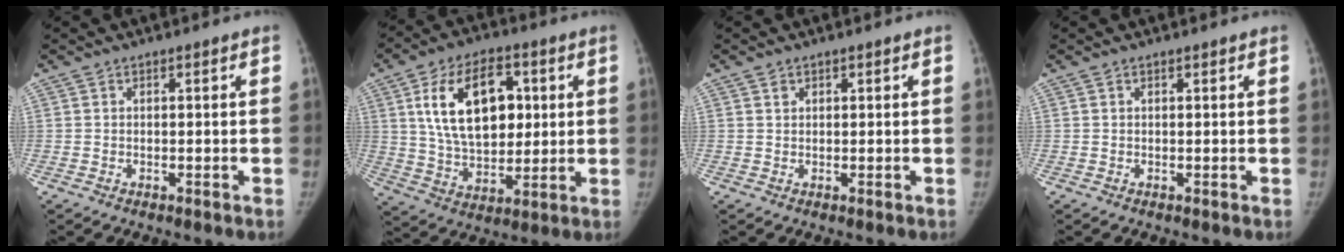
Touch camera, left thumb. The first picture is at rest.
{"total": 17.5, "force": [4.5, 10.7, 13.1], "torque": [-0.189, -0.006, 0.084]}
{"total": 0.9, "force": [0.4, 0.7, 0.2], "torque": [0.003, -0.001, 0.009]}
{"total": 0.0}